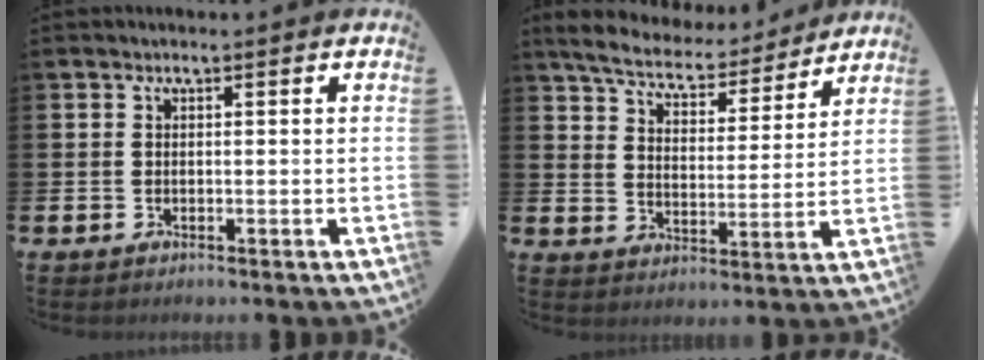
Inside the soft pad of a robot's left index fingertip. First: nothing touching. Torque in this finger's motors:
{"motor_torque": [0.96, -1.19, 0.03, 0.14]}